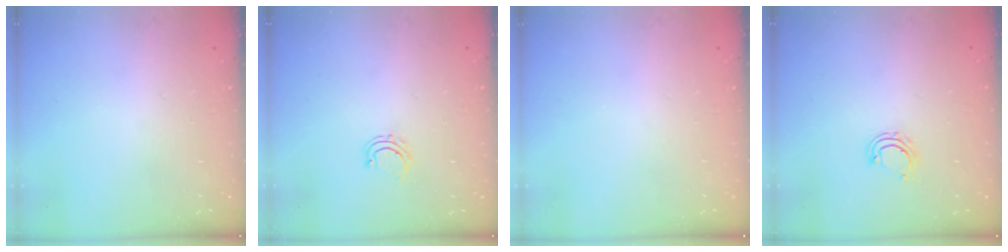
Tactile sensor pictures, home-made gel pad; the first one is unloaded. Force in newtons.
{"total": 5.3, "press": 5.2, "slide": 0.6}
{"total": 0.0}
{"total": 4.7, "press": 4.6, "slide": 0.3}